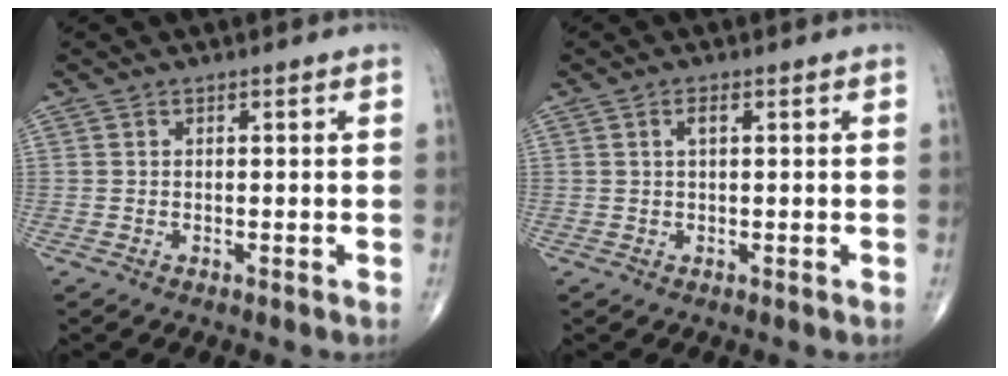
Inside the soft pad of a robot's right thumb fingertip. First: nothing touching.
{"total": 1.5, "force": [0.5, 0.5, 1.3], "torque": [-0.025, 0.002, 0.008]}